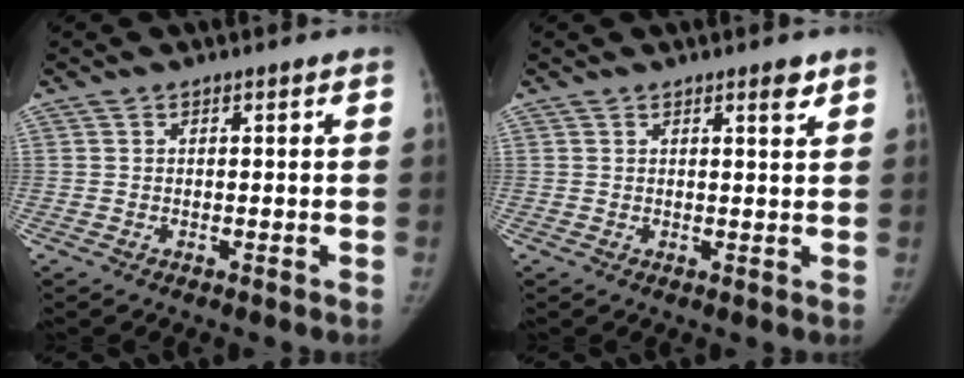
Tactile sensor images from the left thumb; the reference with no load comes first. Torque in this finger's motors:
{"motor_torque": [-0.05, -0.12, 0.37, -0.28, 0.06]}